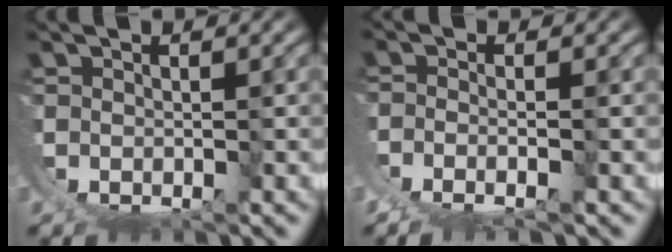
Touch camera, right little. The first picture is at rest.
{"total": 2.7, "force": [-0.6, 0.7, 2.6], "torque": [-0.059, -0.017, 0.001]}